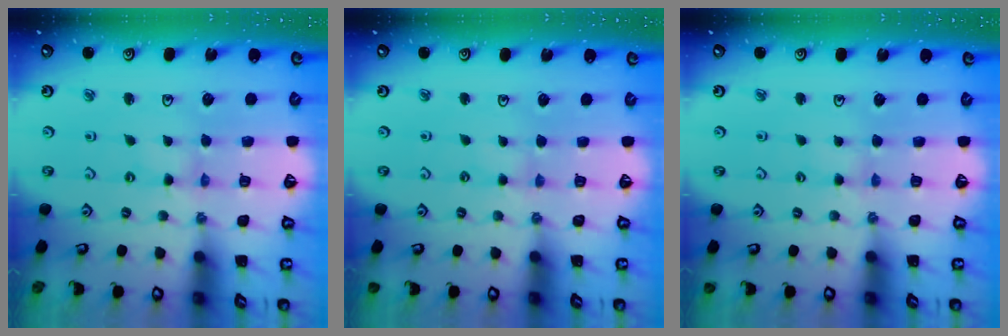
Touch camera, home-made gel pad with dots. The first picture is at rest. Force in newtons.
{"total": 1.4, "press": 1.3, "slide": 0.4}
{"total": 3.4, "press": 3.4, "slide": 0.4}